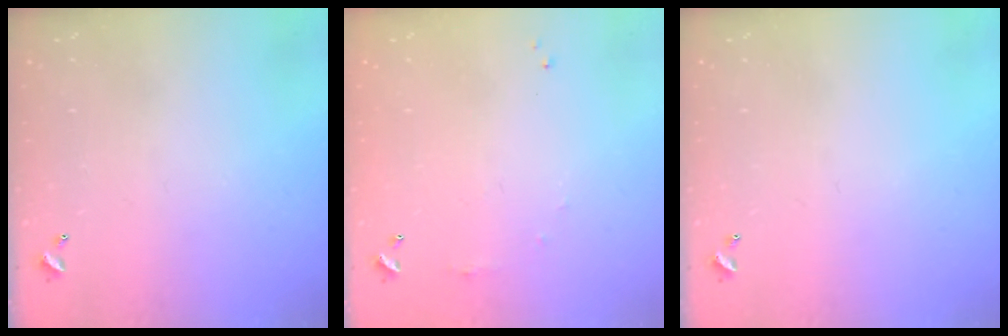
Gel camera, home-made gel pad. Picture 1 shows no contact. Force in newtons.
{"total": 4.7, "press": 4.7, "slide": 0.7}
{"total": 0.0}